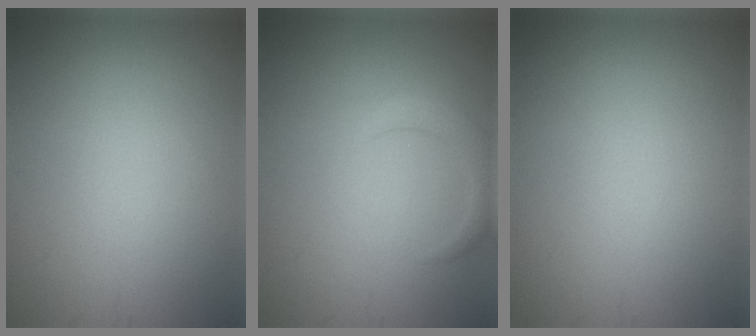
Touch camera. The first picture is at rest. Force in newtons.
{"total": 2.2, "press": 2.2, "slide": 0.2}
{"total": 0.0}